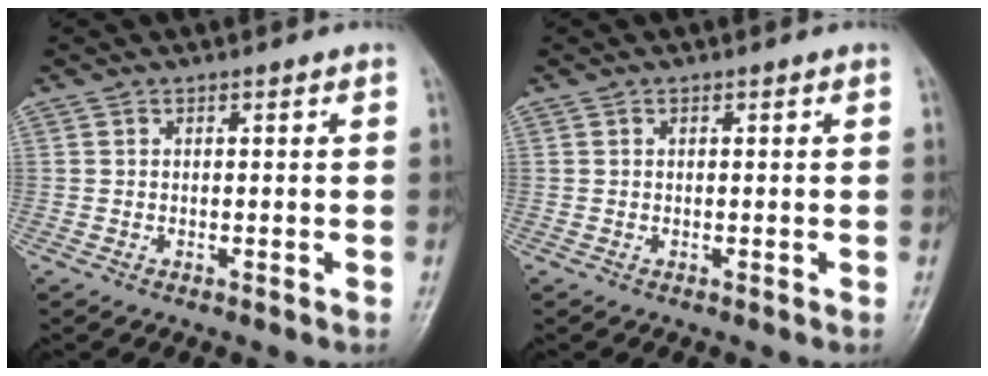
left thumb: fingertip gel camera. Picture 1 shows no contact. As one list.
[{"total": 0.0}]